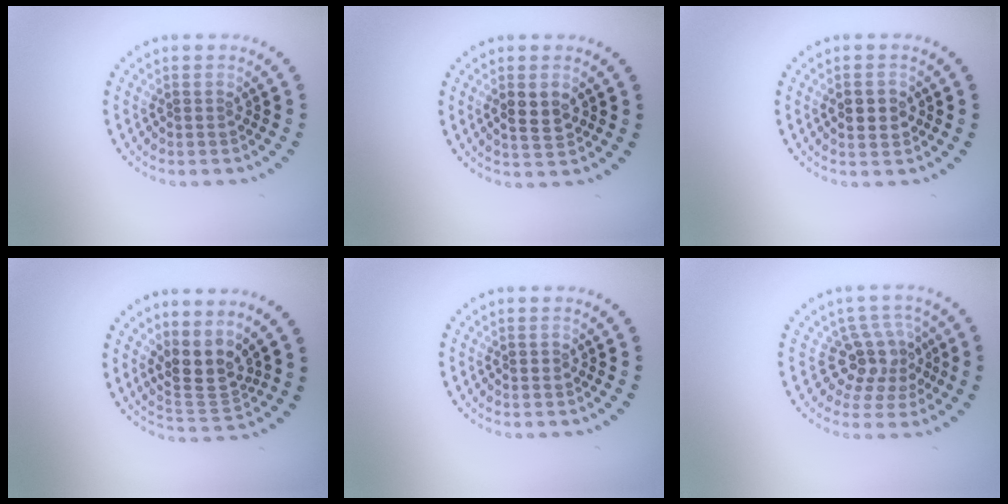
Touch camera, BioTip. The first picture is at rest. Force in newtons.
{"total": 2.3, "press": 2.3, "slide": 0.4}
{"total": 2.4, "press": 2.4, "slide": 0.1}
{"total": 3.4, "press": 2.8, "slide": 1.9}
{"total": 0.6, "press": 0.6, "slide": 0.1}
{"total": 3.9, "press": 2.9, "slide": 2.6}